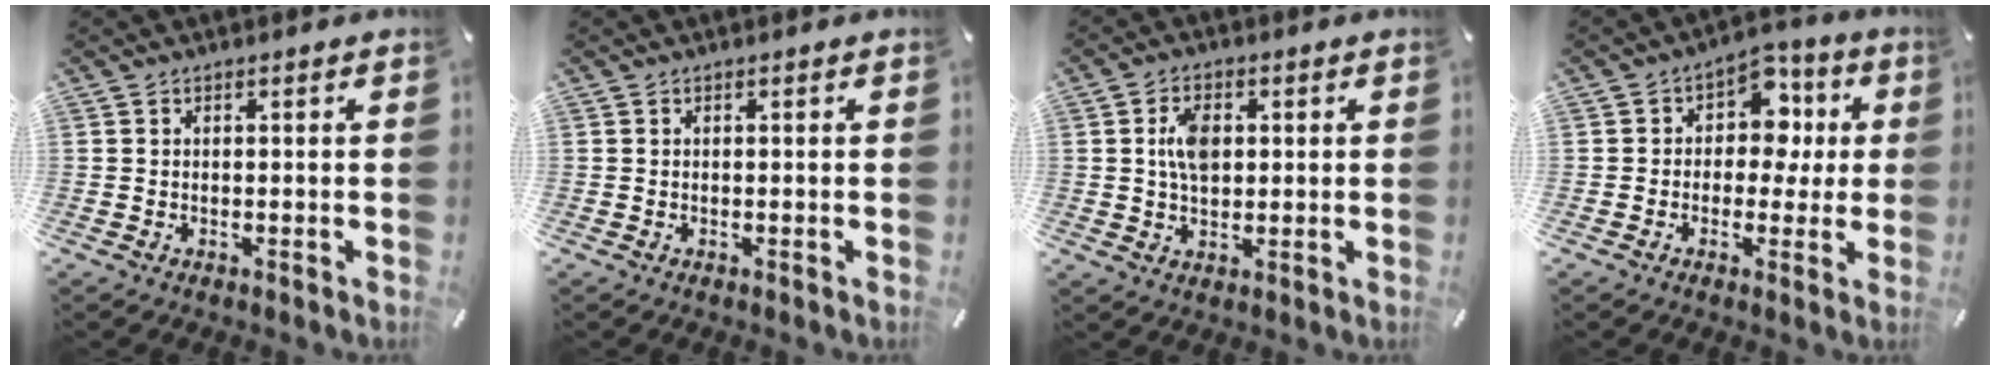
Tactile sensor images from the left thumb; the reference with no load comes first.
{"total": 0.0}
{"total": 6.7, "force": [1.3, 4.3, 5.0], "torque": [-0.093, 0.003, 0.018]}
{"total": 9.0, "force": [1.3, 7.3, 5.2], "torque": [-0.074, -0.002, 0.020]}